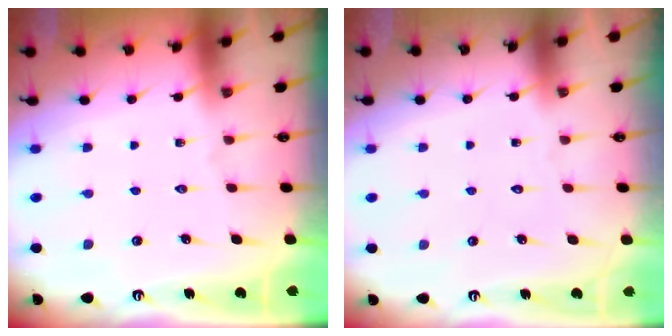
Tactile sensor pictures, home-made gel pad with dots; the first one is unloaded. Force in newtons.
{"total": 1.7, "press": 1.7, "slide": 0.1}